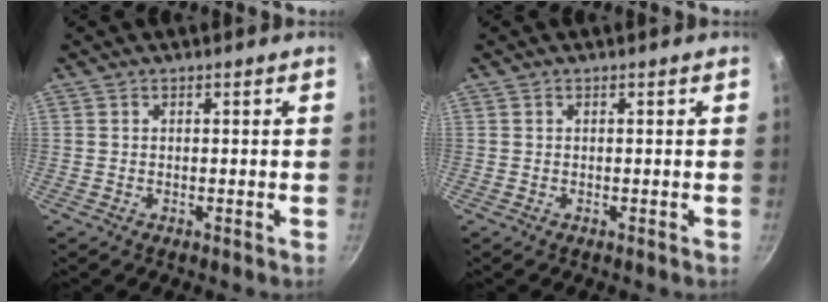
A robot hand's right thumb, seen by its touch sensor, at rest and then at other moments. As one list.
[{"total": 0.0}]